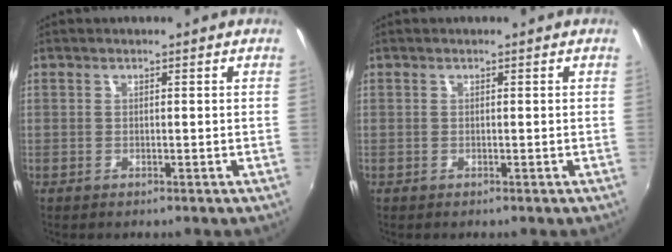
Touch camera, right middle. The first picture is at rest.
{"total": 0.0}